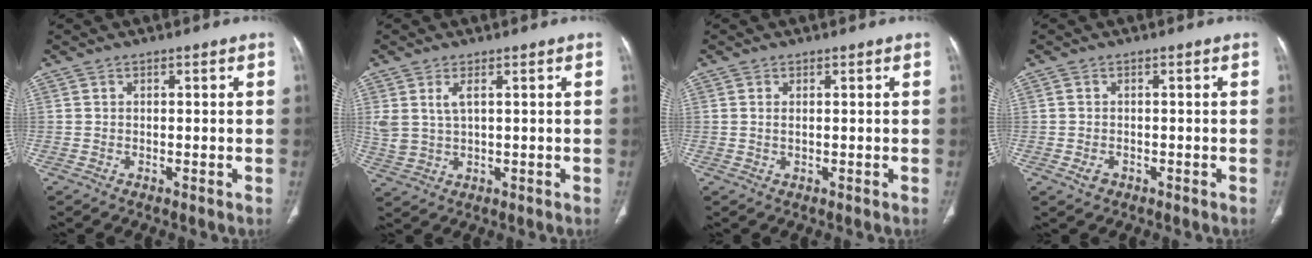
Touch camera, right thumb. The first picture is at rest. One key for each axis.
{"total": 4.3, "fx": 1.6, "fy": 2.0, "fz": 3.5, "tx": -0.086, "ty": -0.004, "tz": 0.041}
{"total": 0.9, "fx": 0.2, "fy": 0.4, "fz": 0.8, "tx": -0.021, "ty": 0.000, "tz": 0.006}
{"total": 1.9, "fx": -0.8, "fy": 1.4, "fz": 0.9, "tx": -0.014, "ty": 0.005, "tz": -0.009}